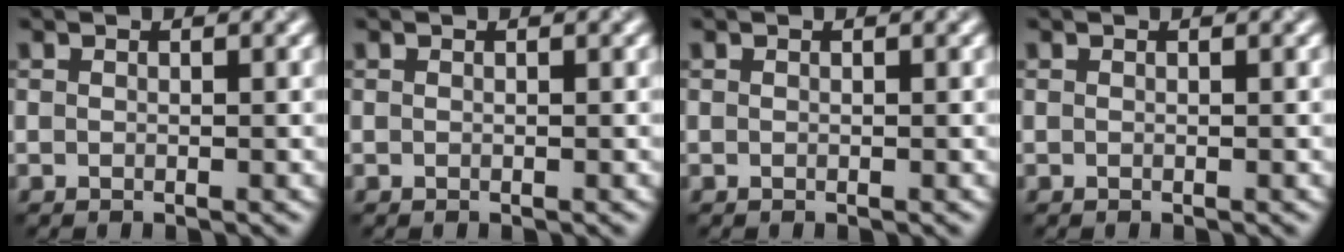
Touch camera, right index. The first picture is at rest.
{"total": 0.0}
{"total": 0.0}
{"total": 0.0}